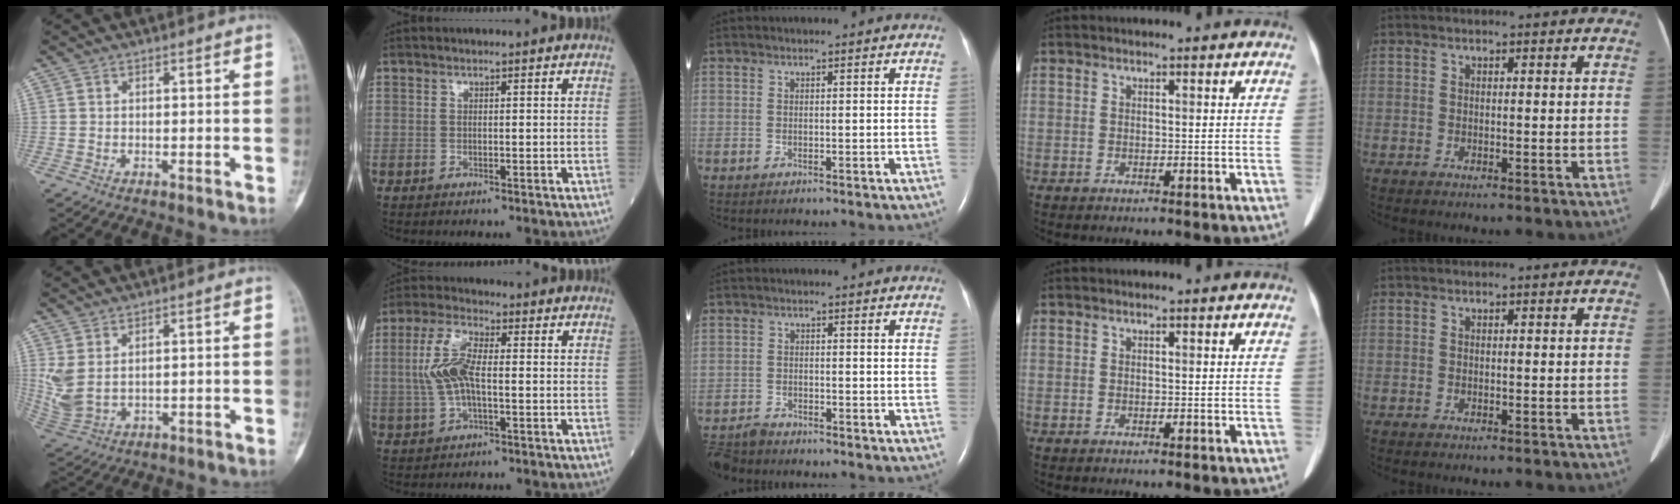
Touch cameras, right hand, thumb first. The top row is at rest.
{"thumb": {"total": 5.9, "force": [1.5, 3.4, 4.7], "torque": [-0.112, -0.004, 0.046]}, "index": {"total": 7.5, "force": [0.0, 2.7, 7.0], "torque": [-0.163, 0.010, 0.000]}, "middle": {"total": 4.8, "force": [-4.6, 1.3, 0.7], "torque": [-0.014, -0.015, -0.086]}}